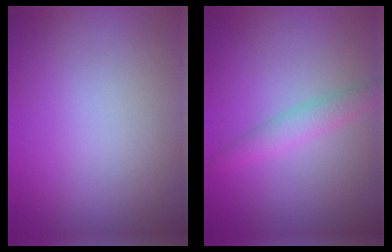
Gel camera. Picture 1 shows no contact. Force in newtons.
{"total": 2.1, "press": 2.1, "slide": 0.1}